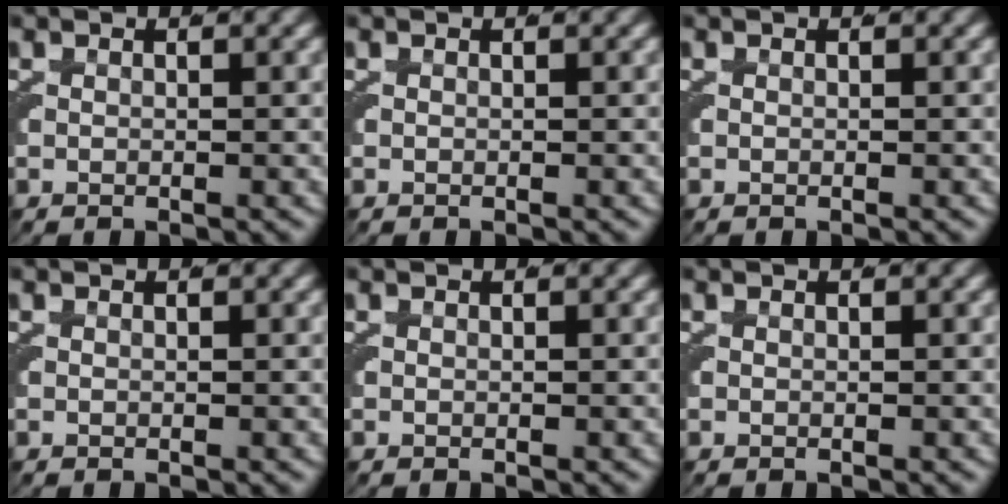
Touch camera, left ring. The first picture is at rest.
{"total": 0.0}
{"total": 0.0}
{"total": 0.0}
{"total": 0.0}
{"total": 0.0}